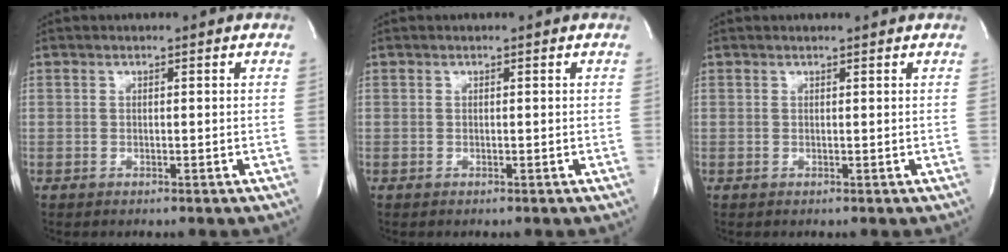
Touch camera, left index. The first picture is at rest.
{"total": 0.0}
{"total": 1.0, "force": [1.0, -0.1, 0.2], "torque": [-0.009, 0.004, 0.015]}